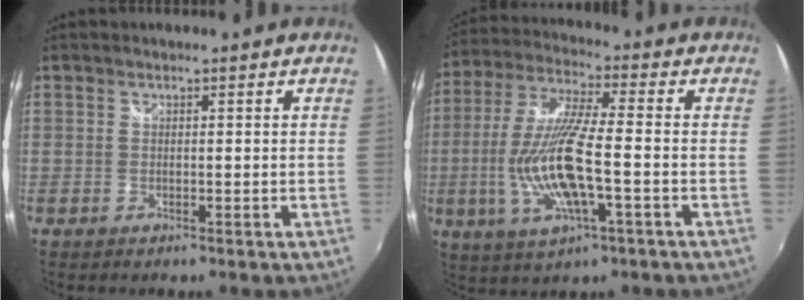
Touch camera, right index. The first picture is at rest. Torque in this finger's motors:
{"motor_torque": [1.59, -0.55, 1.05, 0.21]}